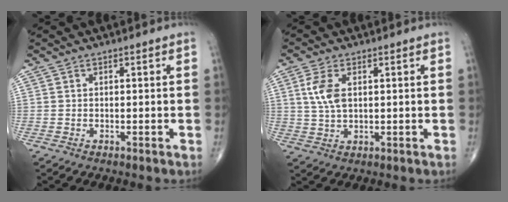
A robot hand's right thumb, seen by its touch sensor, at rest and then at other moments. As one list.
[{"total": 5.7, "force": [1.4, 3.0, 4.7], "torque": [-0.105, 0.001, 0.029]}]